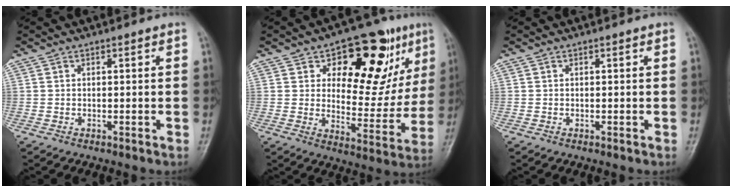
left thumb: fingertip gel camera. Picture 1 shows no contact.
{"total": 20.1, "force": [9.1, 10.4, 14.6], "torque": [-0.137, -0.029, 0.132]}
{"total": 0.0}